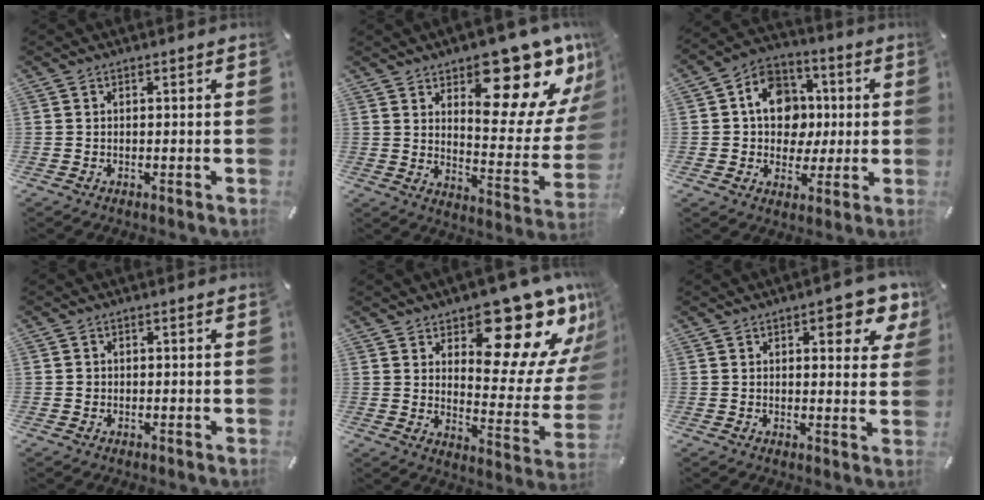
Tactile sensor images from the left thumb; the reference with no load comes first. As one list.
[{"total": 18.1, "force": [13.1, 7.3, 10.1], "torque": [-0.112, -0.122, 0.217]}, {"total": 12.4, "force": [0.7, 10.7, 6.1], "torque": [-0.086, 0.016, 0.018]}, {"total": 0.7, "force": [-0.1, 0.7, 0.1], "torque": [0.000, 0.007, -0.005]}, {"total": 19.0, "force": [13.4, 8.7, 10.2], "torque": [-0.108, -0.120, 0.221]}, {"total": 8.2, "force": [4.6, 3.4, 5.8], "torque": [-0.067, -0.025, 0.072]}]